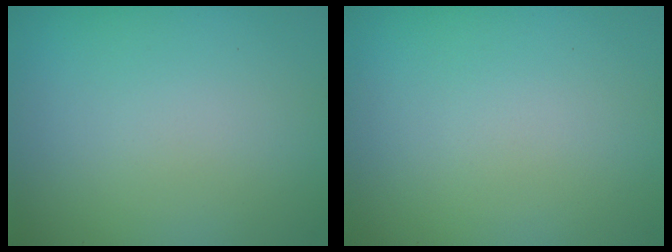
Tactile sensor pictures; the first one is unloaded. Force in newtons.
{"total": 0.0}